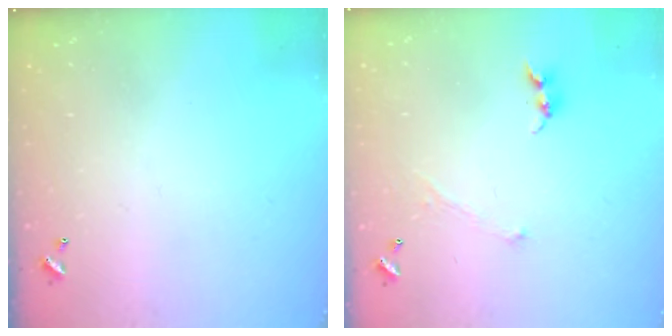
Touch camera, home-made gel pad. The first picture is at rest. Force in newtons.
{"total": 0.8, "press": 0.7, "slide": 0.3}